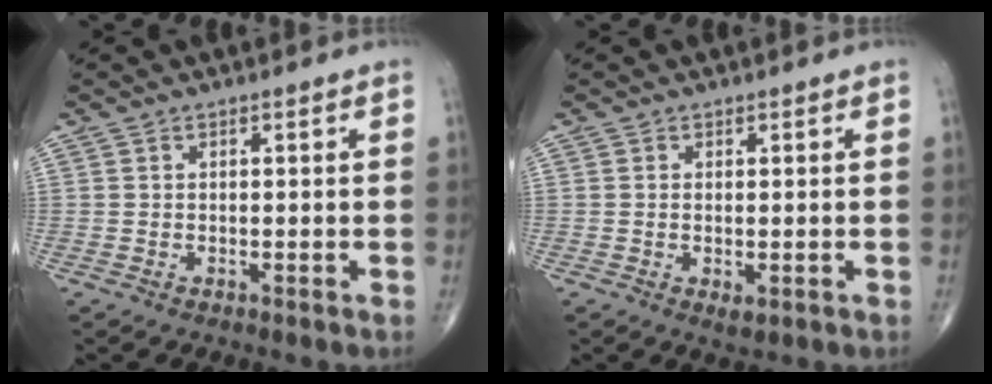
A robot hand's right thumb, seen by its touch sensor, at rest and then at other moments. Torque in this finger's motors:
{"motor_torque": [-0.50, -0.23, -0.13, 0.26, -0.01]}